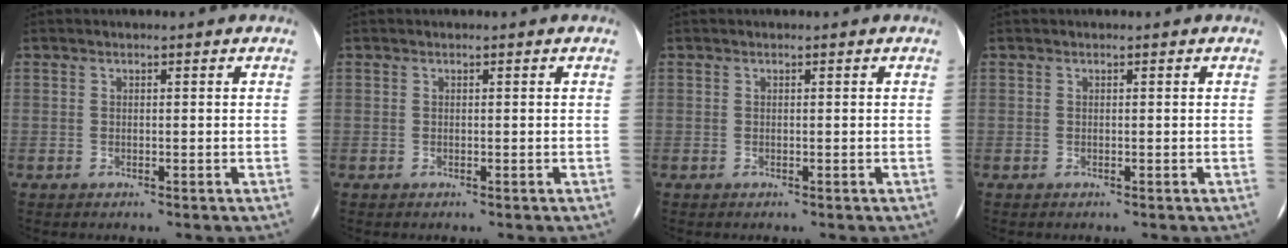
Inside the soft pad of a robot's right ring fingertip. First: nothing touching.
{"total": 0.0}
{"total": 0.0}
{"total": 0.0}